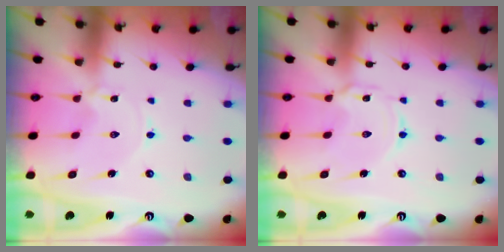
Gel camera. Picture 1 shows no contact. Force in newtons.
{"total": 2.2, "press": 2.2, "slide": 0.3}